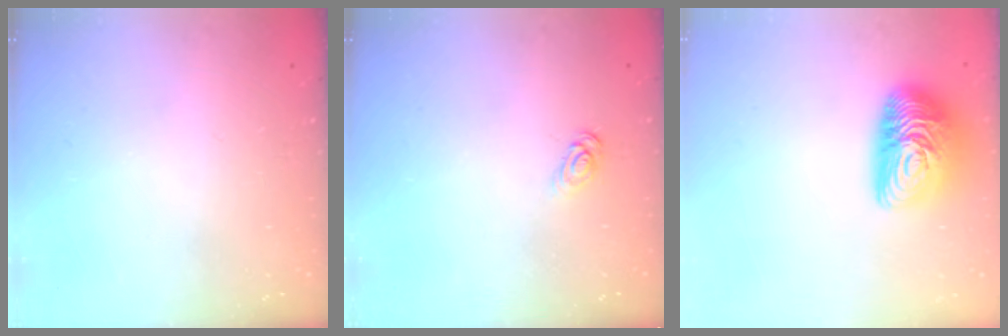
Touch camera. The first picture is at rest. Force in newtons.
{"total": 3.0, "press": 3.0, "slide": 0.2}
{"total": 15.1, "press": 15.1, "slide": 0.9}